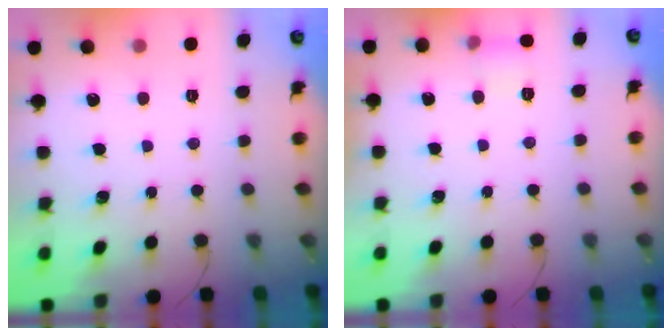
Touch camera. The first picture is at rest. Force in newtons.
{"total": 5.8, "press": 5.6, "slide": 1.5}